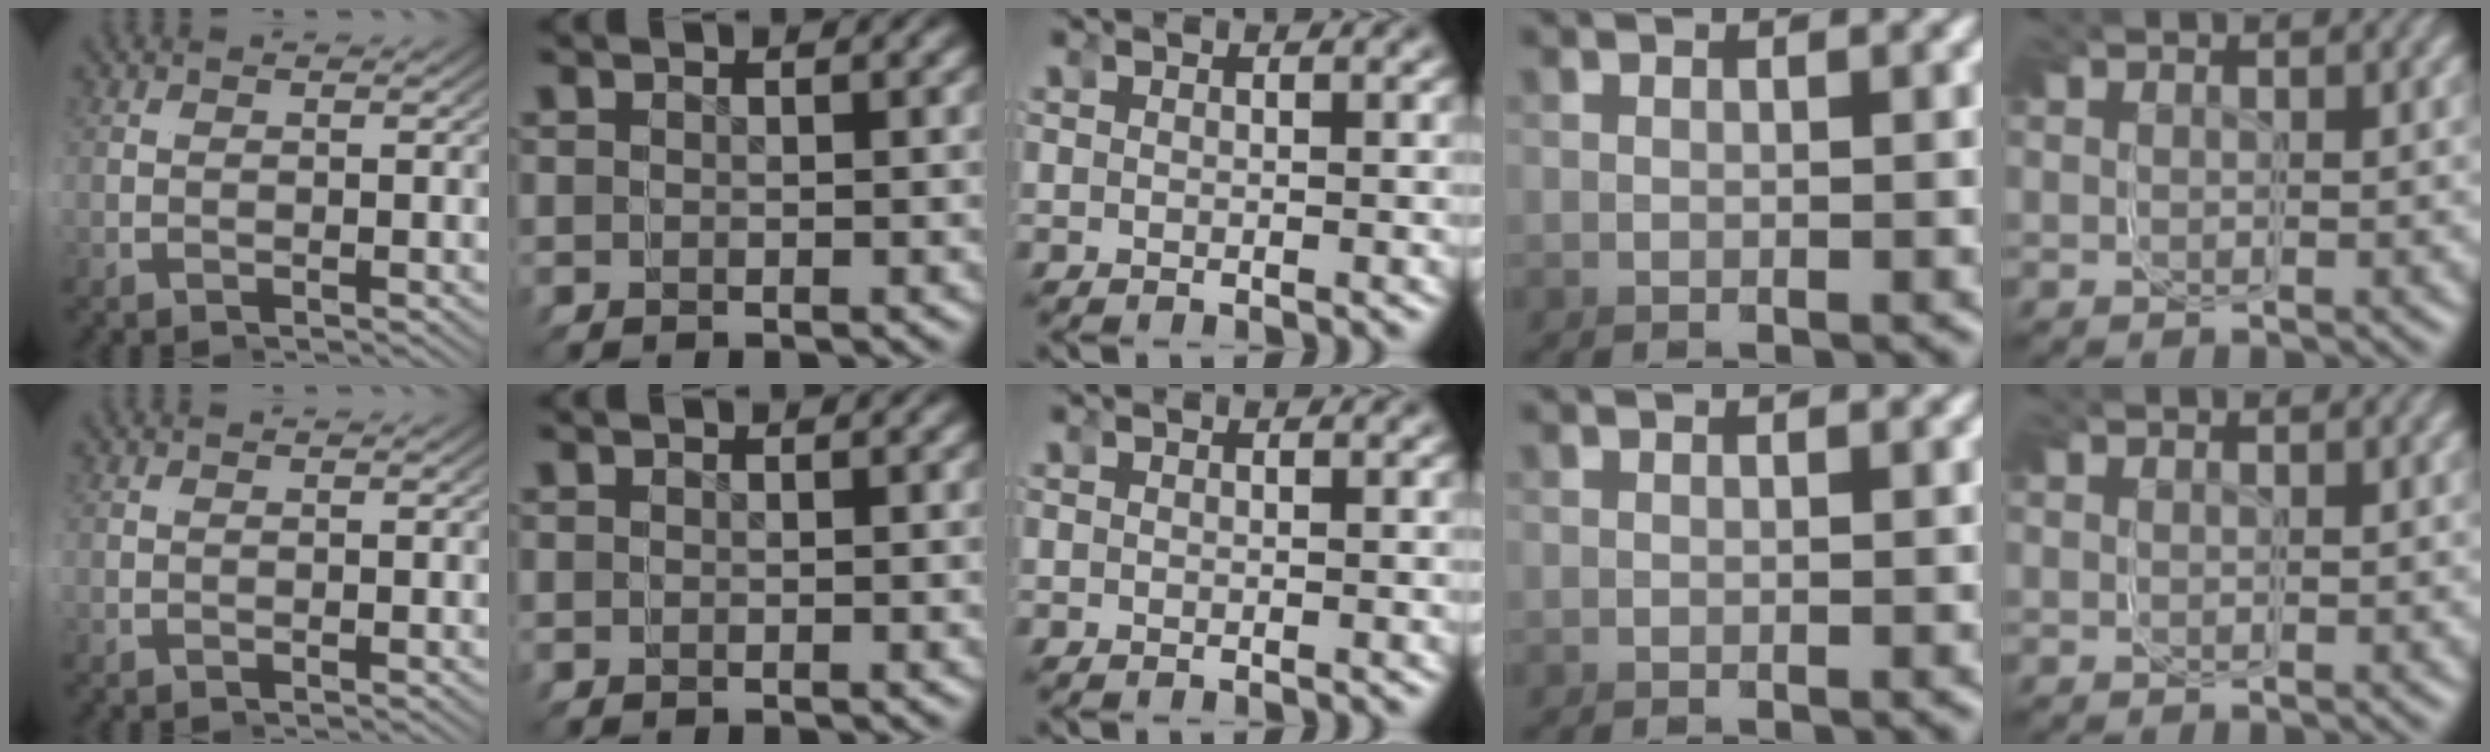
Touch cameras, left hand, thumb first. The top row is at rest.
{}